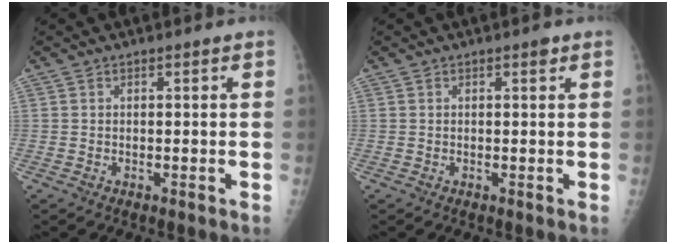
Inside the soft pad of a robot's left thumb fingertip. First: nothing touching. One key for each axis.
{"total": 1.0, "fx": 0.6, "fy": 0.3, "fz": 0.7, "tx": -0.009, "ty": -0.001, "tz": 0.007}